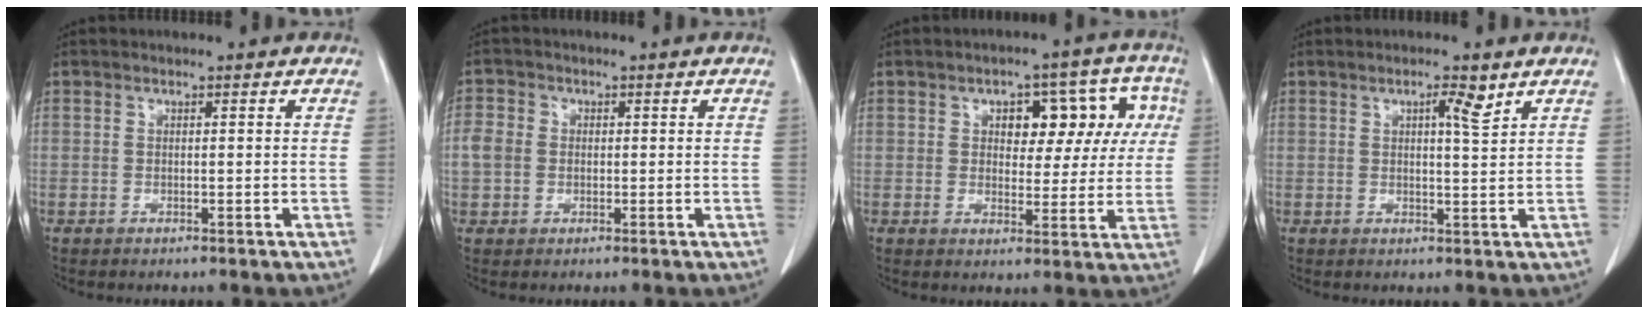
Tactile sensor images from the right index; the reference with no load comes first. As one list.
[{"total": 3.5, "force": [0.0, 3.1, 1.7], "torque": [-0.044, 0.013, -0.004]}, {"total": 9.8, "force": [2.7, 5.5, 7.7], "torque": [-0.078, 0.040, 0.034]}, {"total": 3.0, "force": [1.7, 0.3, 2.4], "torque": [-0.040, -0.002, 0.026]}]